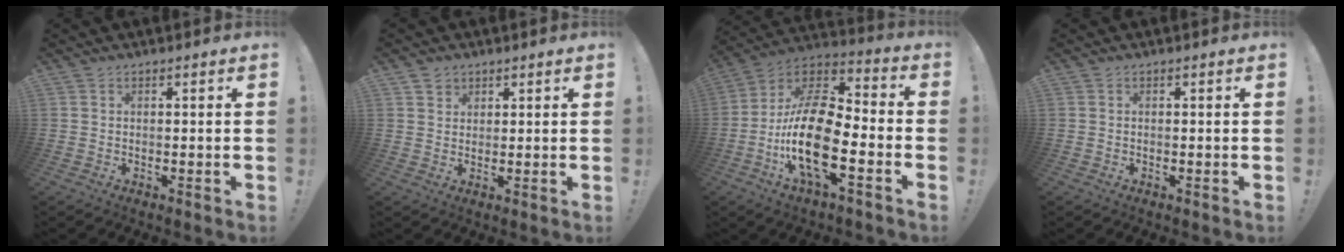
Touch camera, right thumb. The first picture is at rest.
{"total": 2.4, "force": [1.6, 1.8, 0.1], "torque": [-0.001, -0.005, 0.028]}
{"total": 22.1, "force": [-5.9, 9.8, 18.9], "torque": [-0.382, 0.026, -0.099]}
{"total": 0.0}